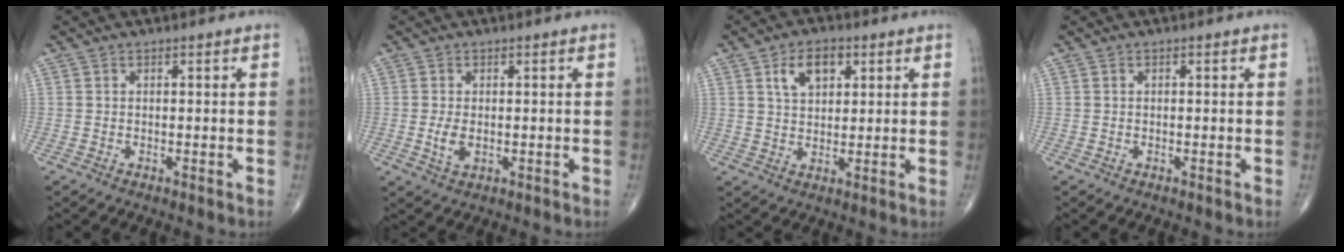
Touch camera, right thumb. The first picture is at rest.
{"total": 3.1, "force": [-0.3, 1.8, 2.6], "torque": [-0.053, -0.007, -0.002]}
{"total": 6.8, "force": [2.9, 4.1, 4.7], "torque": [-0.064, -0.004, 0.051]}
{"total": 0.0}